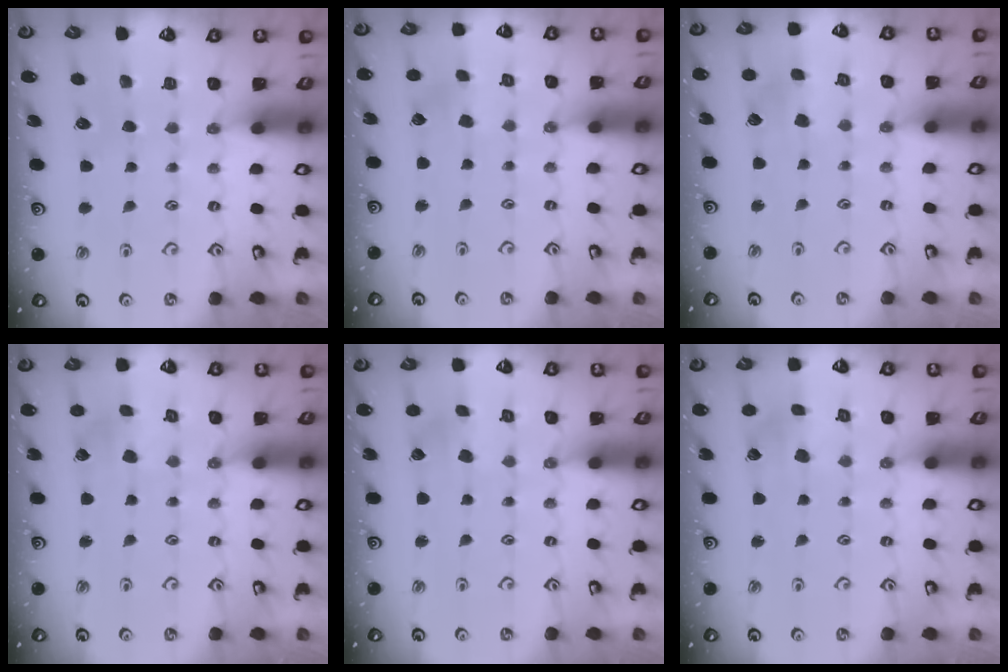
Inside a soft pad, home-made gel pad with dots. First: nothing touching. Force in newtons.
{"total": 1.8, "press": 1.8, "slide": 0.3}
{"total": 3.2, "press": 3.1, "slide": 0.6}
{"total": 1.5, "press": 1.5, "slide": 0.2}
{"total": 1.5, "press": 1.5, "slide": 0.1}
{"total": 2.1, "press": 2.1, "slide": 0.3}